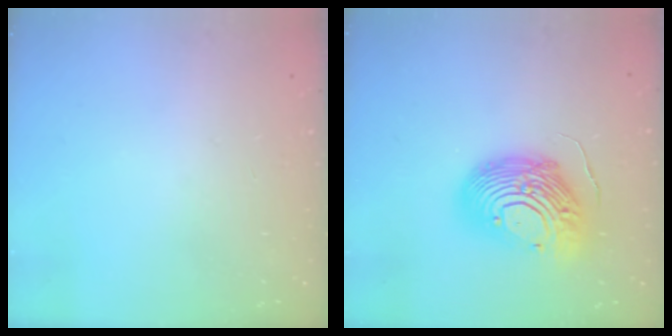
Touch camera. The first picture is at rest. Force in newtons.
{"total": 18.0, "press": 17.9, "slide": 1.9}